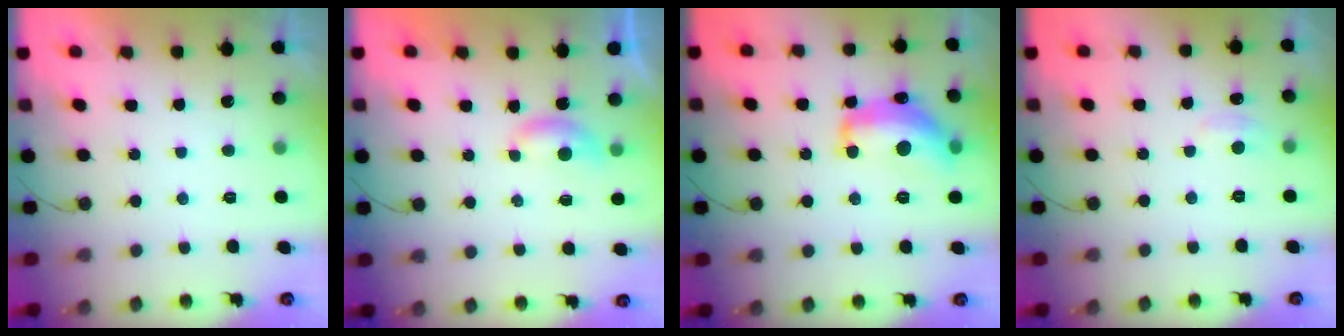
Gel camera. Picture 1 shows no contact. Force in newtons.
{"total": 3.6, "press": 3.6, "slide": 0.4}
{"total": 15.5, "press": 15.5, "slide": 0.6}
{"total": 3.0, "press": 3.0, "slide": 0.4}